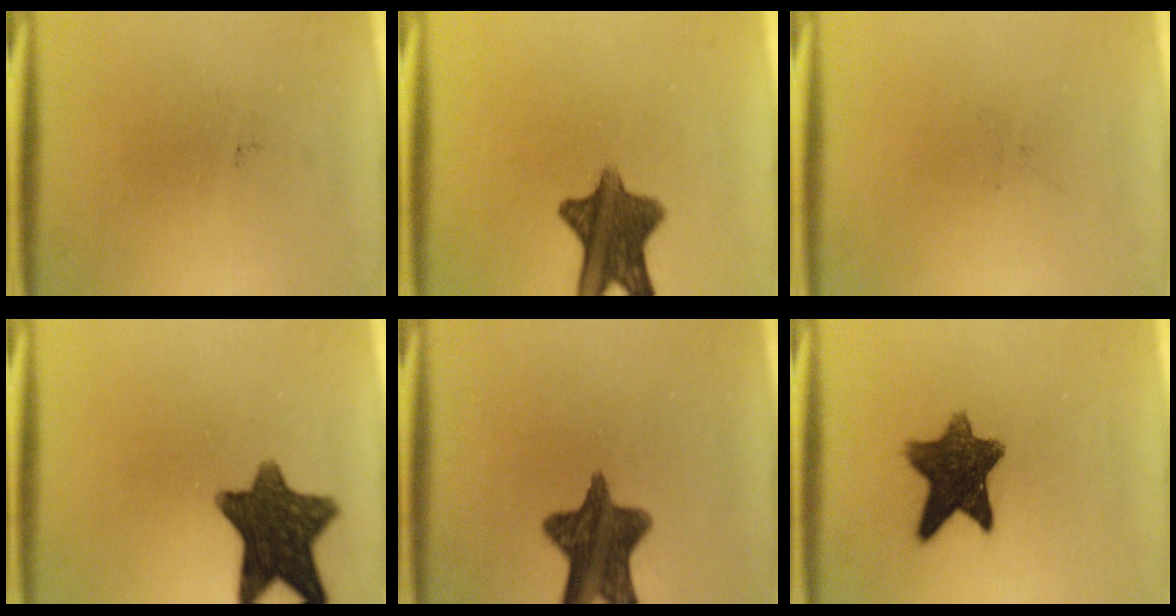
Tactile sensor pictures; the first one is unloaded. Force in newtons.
{"total": 10.5}
{"total": 0.0}
{"total": 12.2}
{"total": 12.3}
{"total": 10.5}